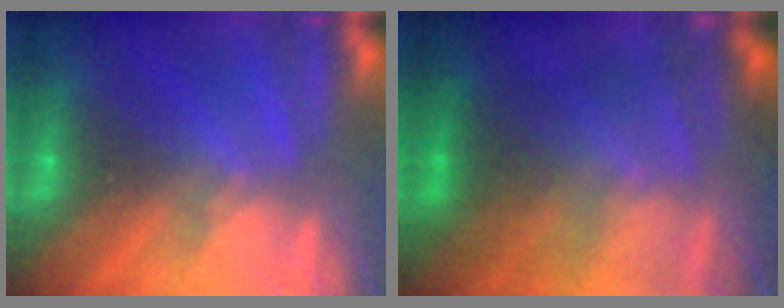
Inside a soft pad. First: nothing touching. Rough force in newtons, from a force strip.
{"total": 7.6}